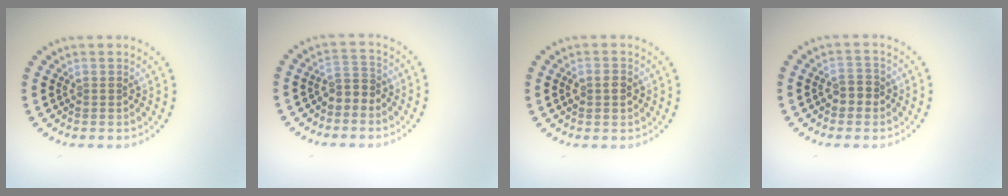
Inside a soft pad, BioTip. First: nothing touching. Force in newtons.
{"total": 1.8, "press": 1.6, "slide": 0.9}
{"total": 1.5, "press": 1.5, "slide": 0.1}
{"total": 1.9, "press": 1.8, "slide": 0.5}